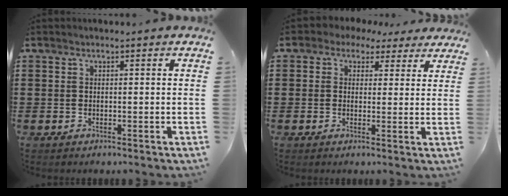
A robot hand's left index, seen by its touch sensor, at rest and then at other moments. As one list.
[{"total": 2.6, "force": [1.6, 1.9, 0.7], "torque": [-0.027, 0.003, 0.026]}]